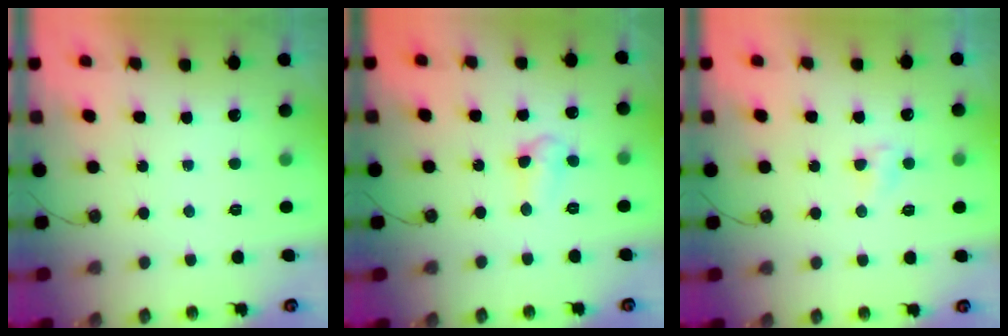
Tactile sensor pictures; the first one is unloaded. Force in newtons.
{"total": 4.4, "press": 4.3, "slide": 1.2}
{"total": 3.0, "press": 2.9, "slide": 0.3}